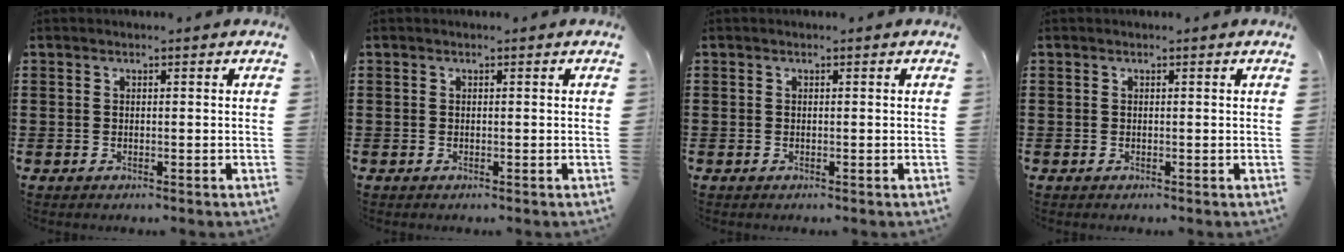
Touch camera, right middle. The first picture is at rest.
{"total": 0.0}
{"total": 0.0}
{"total": 0.0}